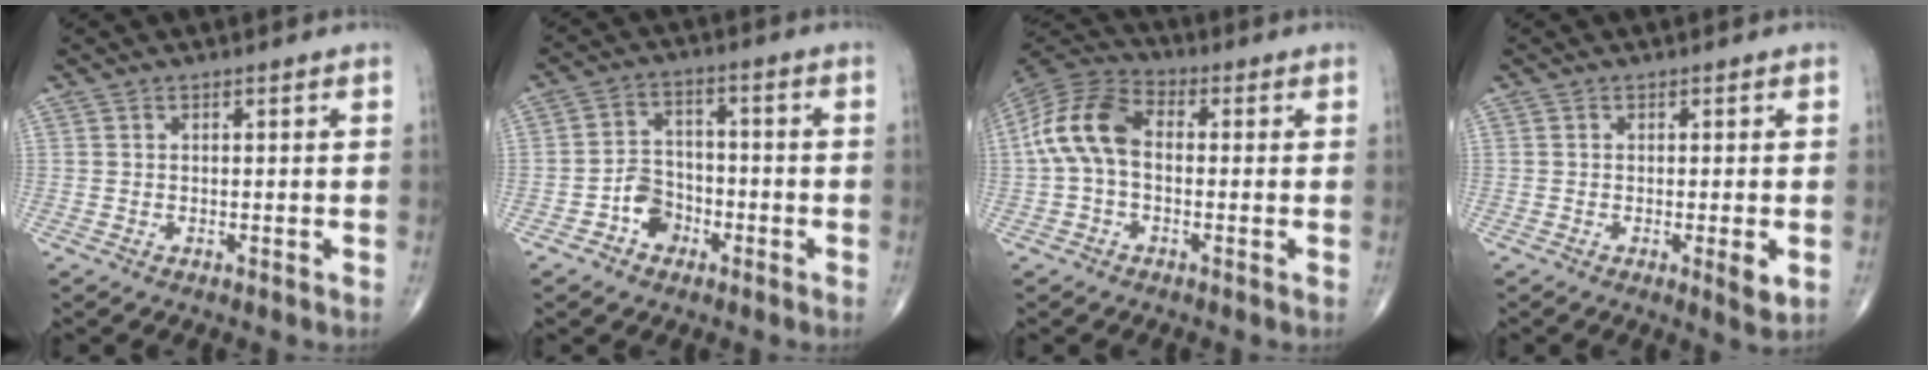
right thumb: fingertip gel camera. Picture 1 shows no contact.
{"total": 6.3, "force": [-2.9, 4.9, 2.6], "torque": [-0.016, 0.032, -0.056]}
{"total": 11.4, "force": [0.0, 7.2, 8.8], "torque": [-0.175, 0.032, -0.013]}
{"total": 3.1, "force": [-0.7, 0.4, 3.0], "torque": [-0.047, -0.012, -0.012]}